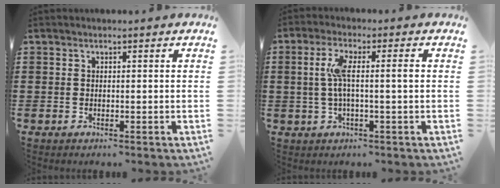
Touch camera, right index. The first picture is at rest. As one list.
[{"total": 5.4, "force": [0.3, 0.6, 5.3], "torque": [-0.099, 0.000, 0.000]}]